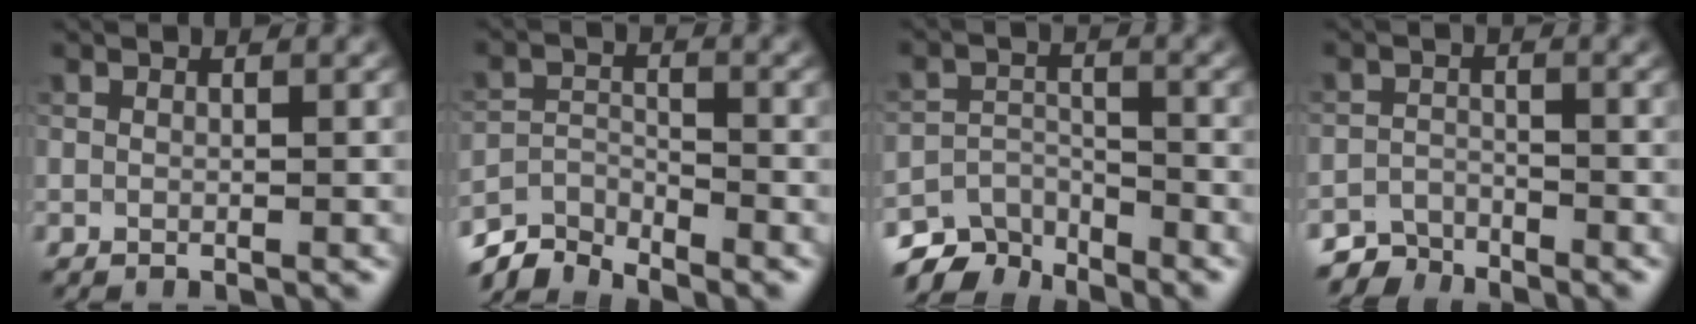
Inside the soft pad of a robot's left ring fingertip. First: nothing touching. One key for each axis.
{"total": 4.4, "fx": -4.2, "fy": 1.0, "fz": 0.9, "tx": -0.016, "ty": -0.004, "tz": -0.085}
{"total": 5.7, "fx": -5.2, "fy": 2.0, "fz": 1.3, "tx": -0.012, "ty": -0.013, "tz": -0.091}
{"total": 3.6, "fx": -3.4, "fy": 1.0, "fz": 0.1, "tx": 0.000, "ty": -0.005, "tz": -0.060}